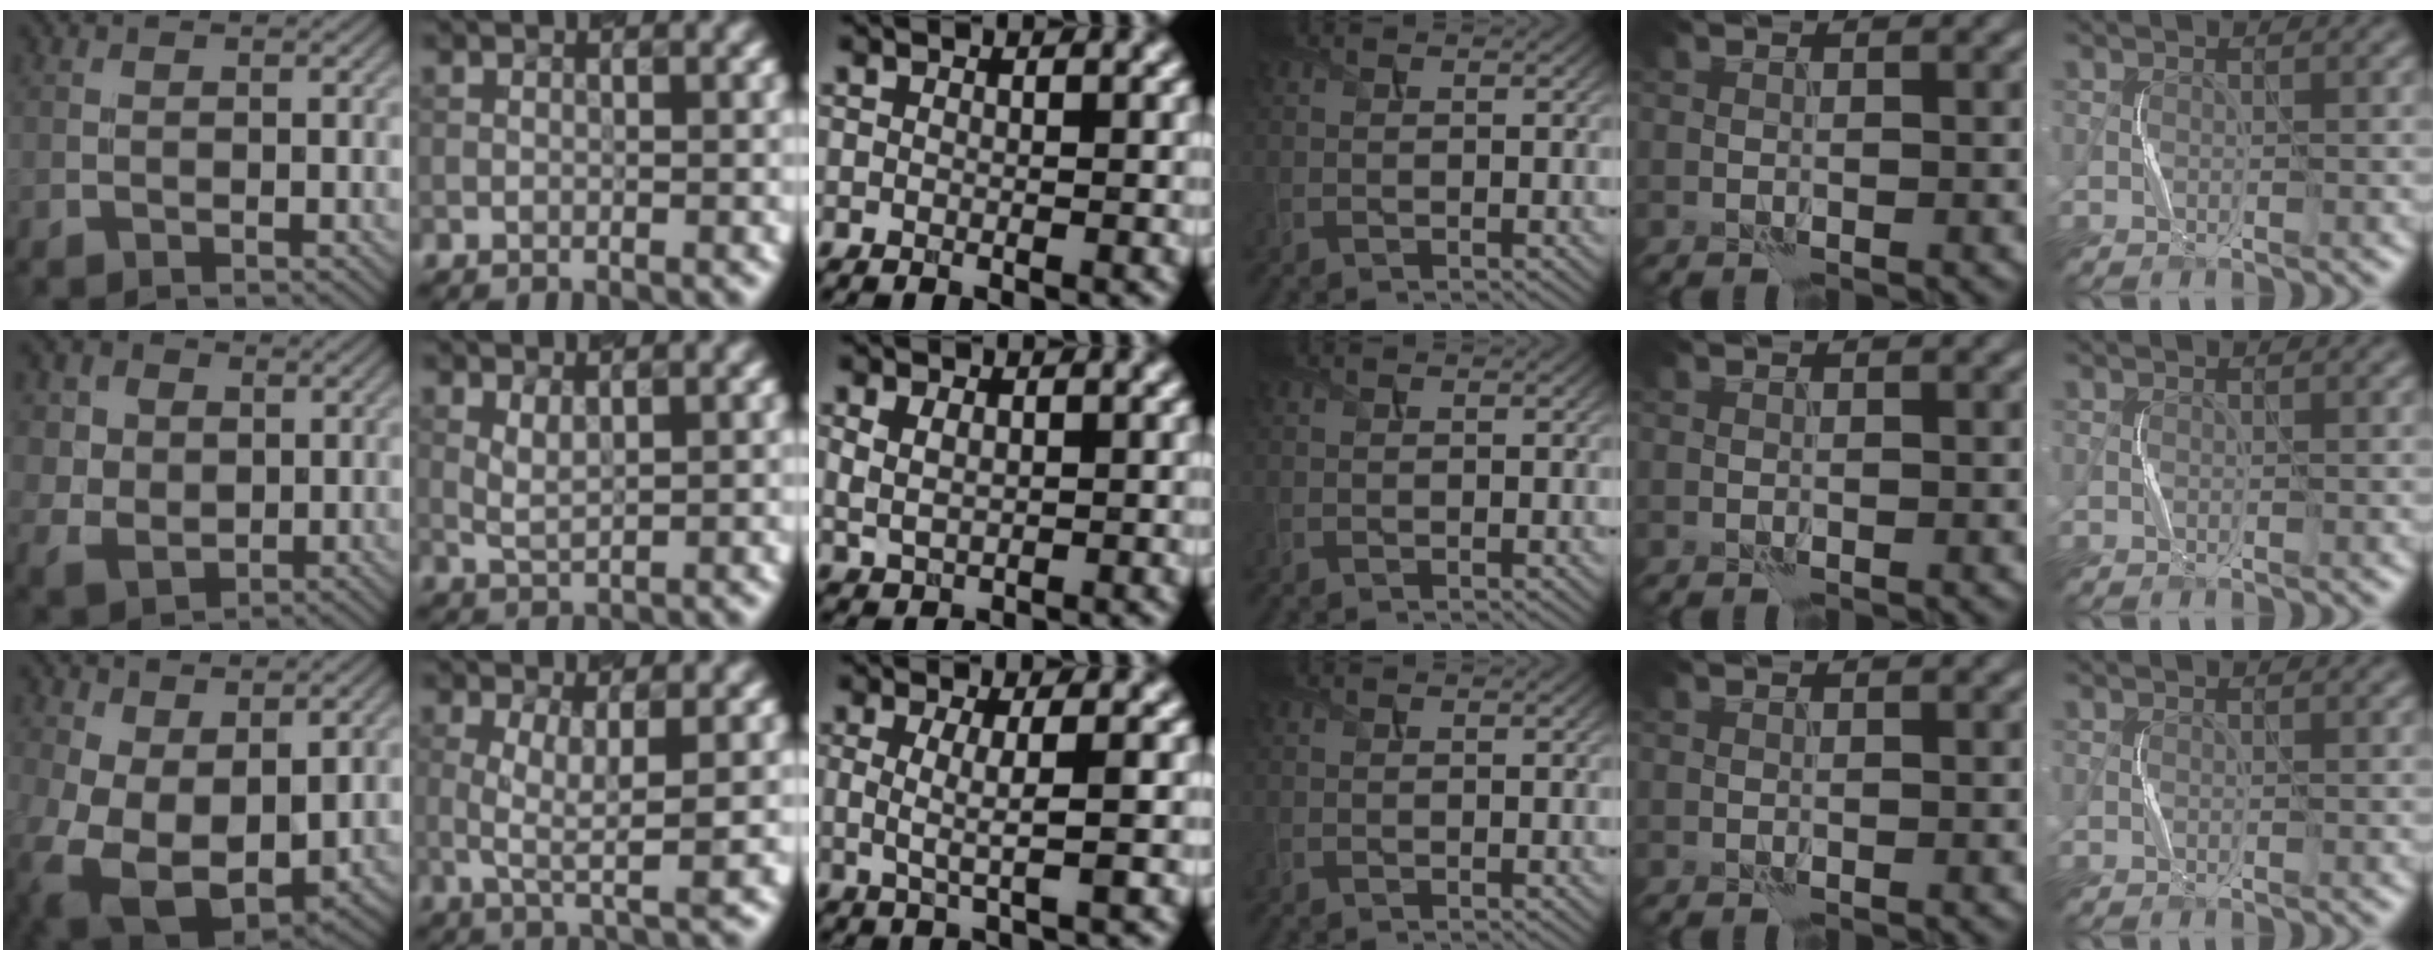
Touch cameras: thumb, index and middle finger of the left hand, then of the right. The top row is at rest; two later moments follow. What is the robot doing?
{"motion": "squeeze", "object": "sponge"}